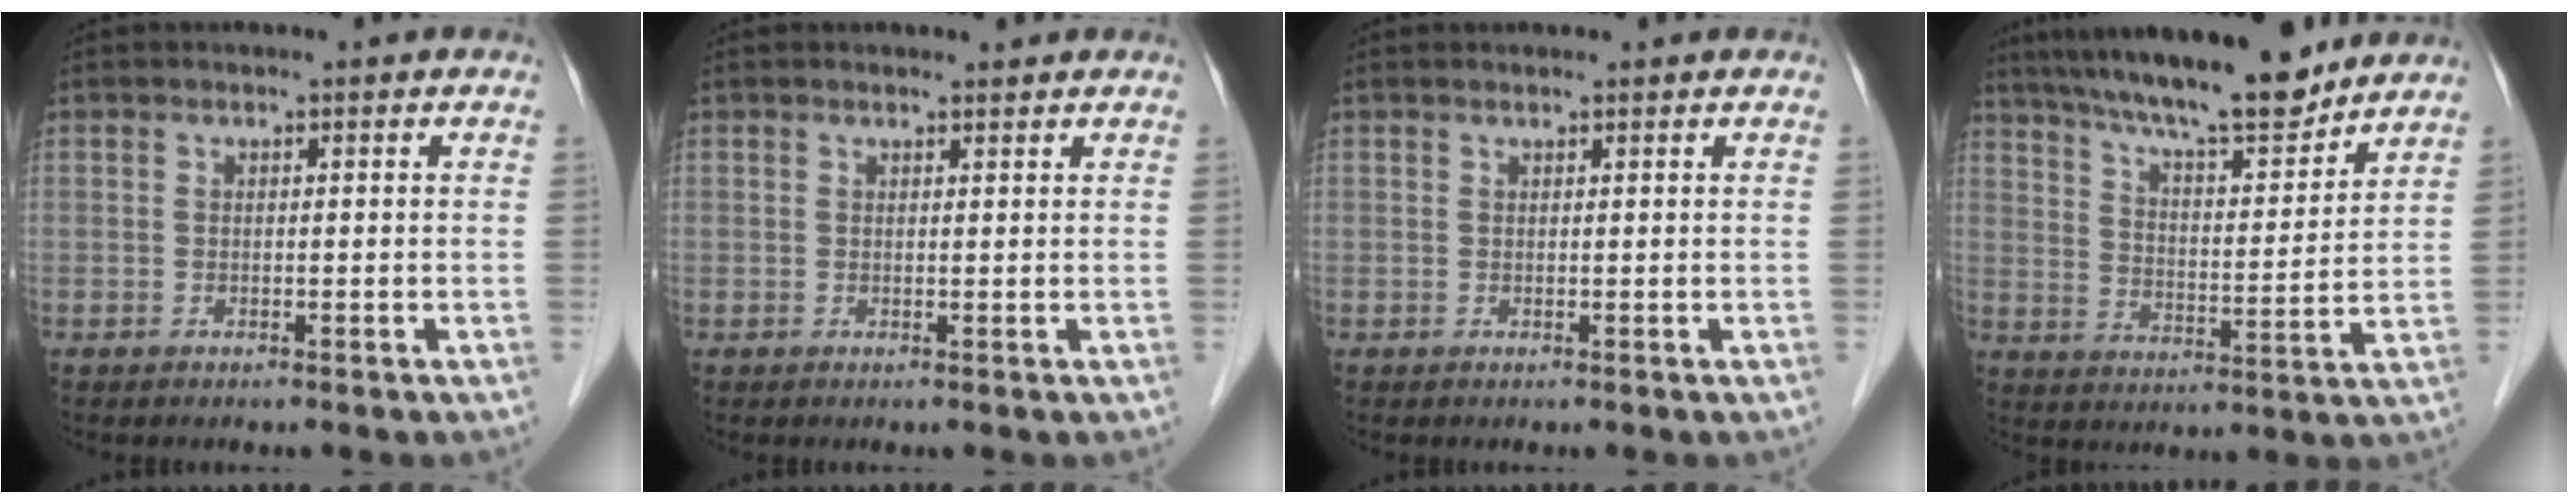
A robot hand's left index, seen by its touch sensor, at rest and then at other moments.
{"total": 1.1, "force": [1.1, 0.1, 0.1], "torque": [-0.009, 0.000, 0.018]}
{"total": 1.0, "force": [1.0, 0.0, 0.2], "torque": [-0.007, 0.013, 0.018]}
{"total": 16.3, "force": [14.1, 2.0, 7.9], "torque": [-0.132, 0.009, 0.227]}